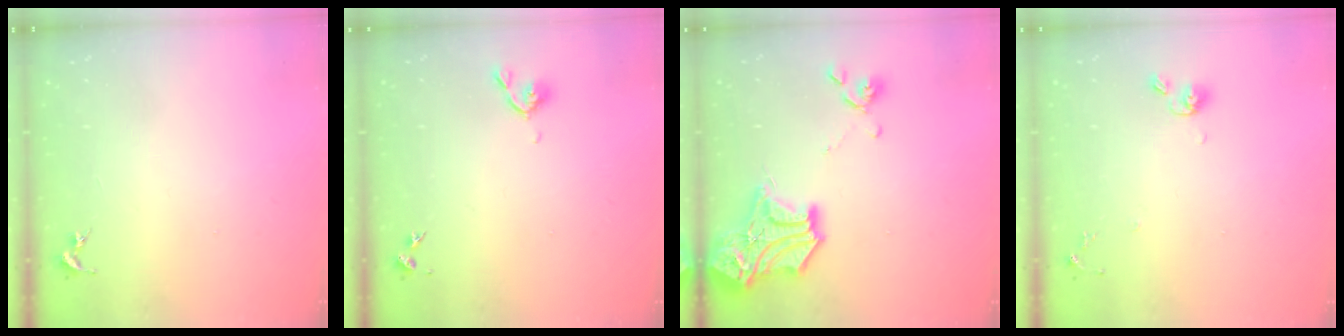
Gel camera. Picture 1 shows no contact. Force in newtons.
{"total": 5.3, "press": 5.2, "slide": 1.1}
{"total": 19.5, "press": 19.4, "slide": 2.1}
{"total": 7.1, "press": 6.8, "slide": 2.1}